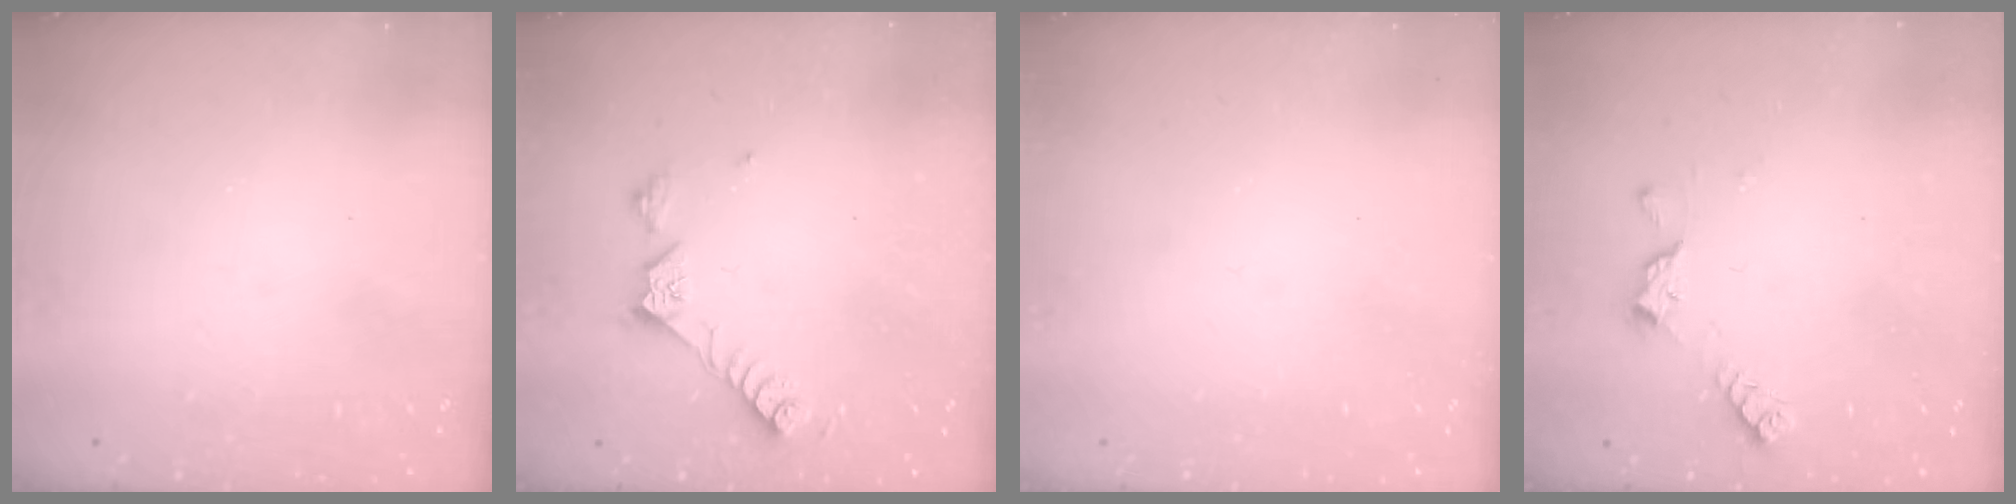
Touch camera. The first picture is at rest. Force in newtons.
{"total": 8.3, "press": 8.3, "slide": 0.1}
{"total": 0.0}
{"total": 4.6, "press": 4.6, "slide": 0.5}